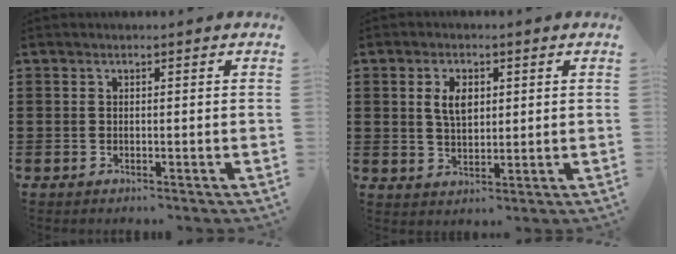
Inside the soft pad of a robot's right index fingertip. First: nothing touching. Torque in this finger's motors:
{"motor_torque": [0.12, 0.05, 0.49, 0.09]}